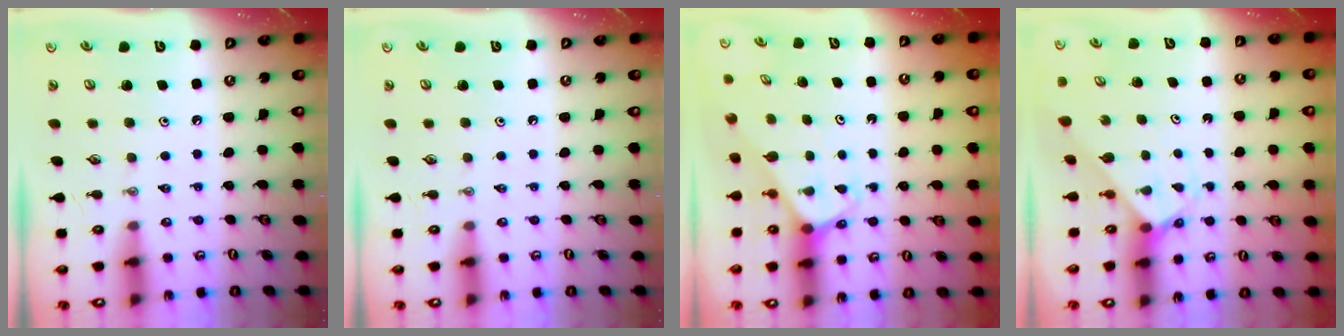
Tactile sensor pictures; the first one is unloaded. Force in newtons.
{"total": 0.0}
{"total": 2.4, "press": 2.4, "slide": 0.2}
{"total": 2.0, "press": 2.0, "slide": 0.1}